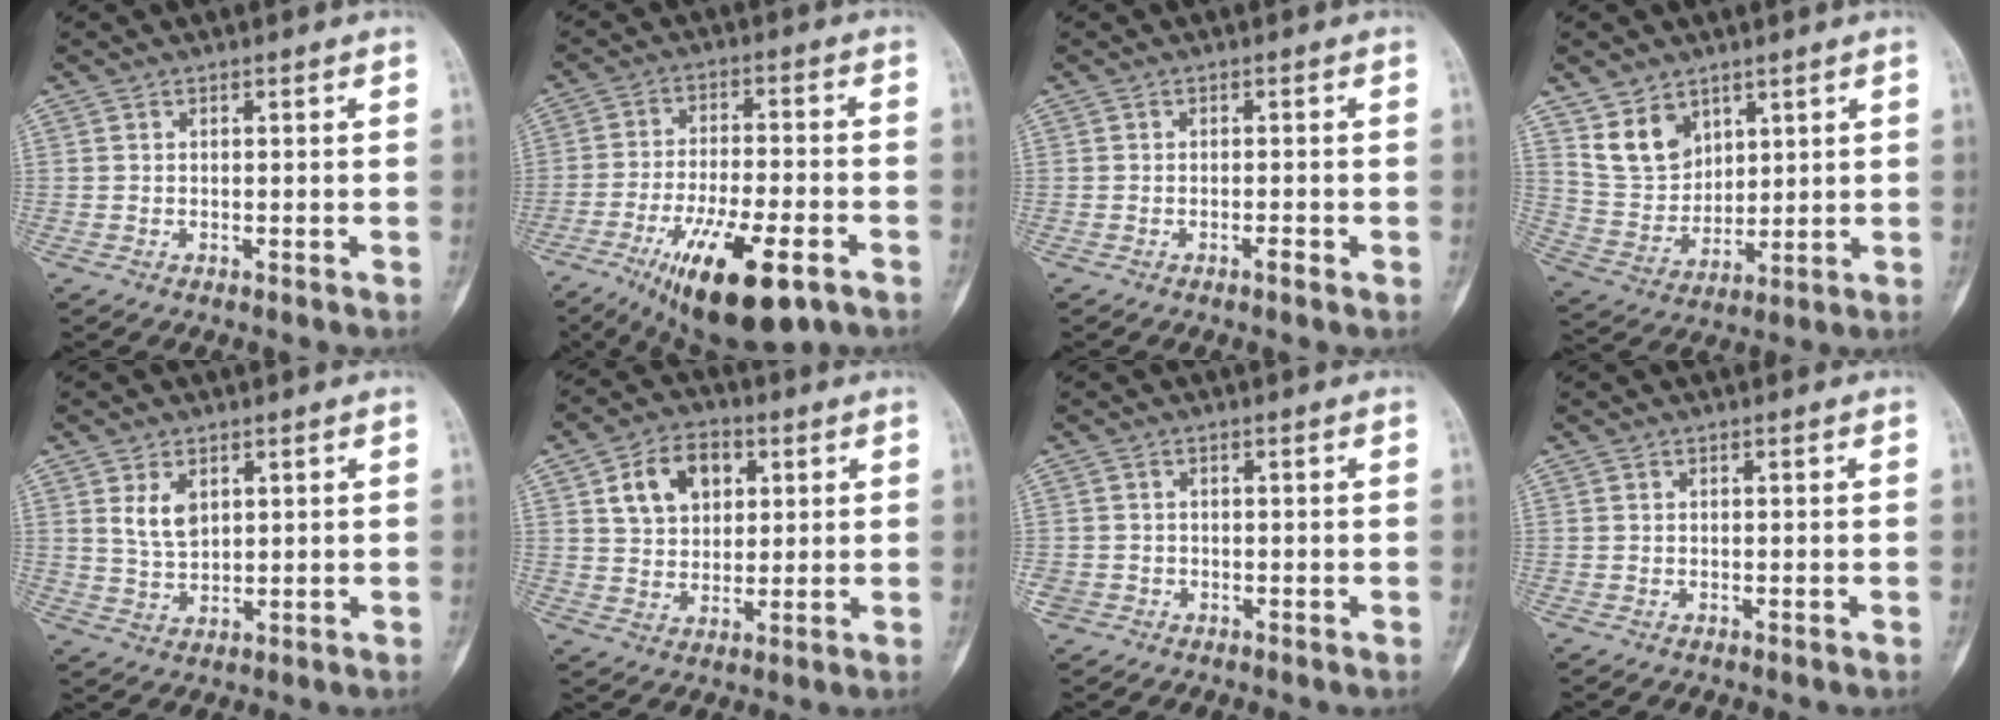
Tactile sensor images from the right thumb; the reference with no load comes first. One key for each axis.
{"total": 17.1, "fx": -8.9, "fy": 5.7, "fz": 13.5, "tx": -0.225, "ty": 0.026, "tz": -0.136}
{"total": 1.3, "fx": -0.7, "fy": 0.2, "fz": 1.1, "tx": -0.019, "ty": 0.001, "tz": -0.013}
{"total": 9.7, "fx": 5.7, "fy": 6.9, "fz": 3.8, "tx": -0.050, "ty": -0.036, "tz": 0.126}
{"total": 5.2, "fx": 2.1, "fy": 3.2, "fz": 3.5, "tx": -0.054, "ty": -0.014, "tz": 0.047}
{"total": 10.6, "fx": 3.7, "fy": 7.6, "fz": 6.4, "tx": -0.075, "ty": -0.005, "tz": 0.065}
{"total": 1.9, "fx": -0.7, "fy": 1.7, "fz": 0.2, "tx": 0.004, "ty": 0.006, "tz": -0.013}
{"total": 0.0}